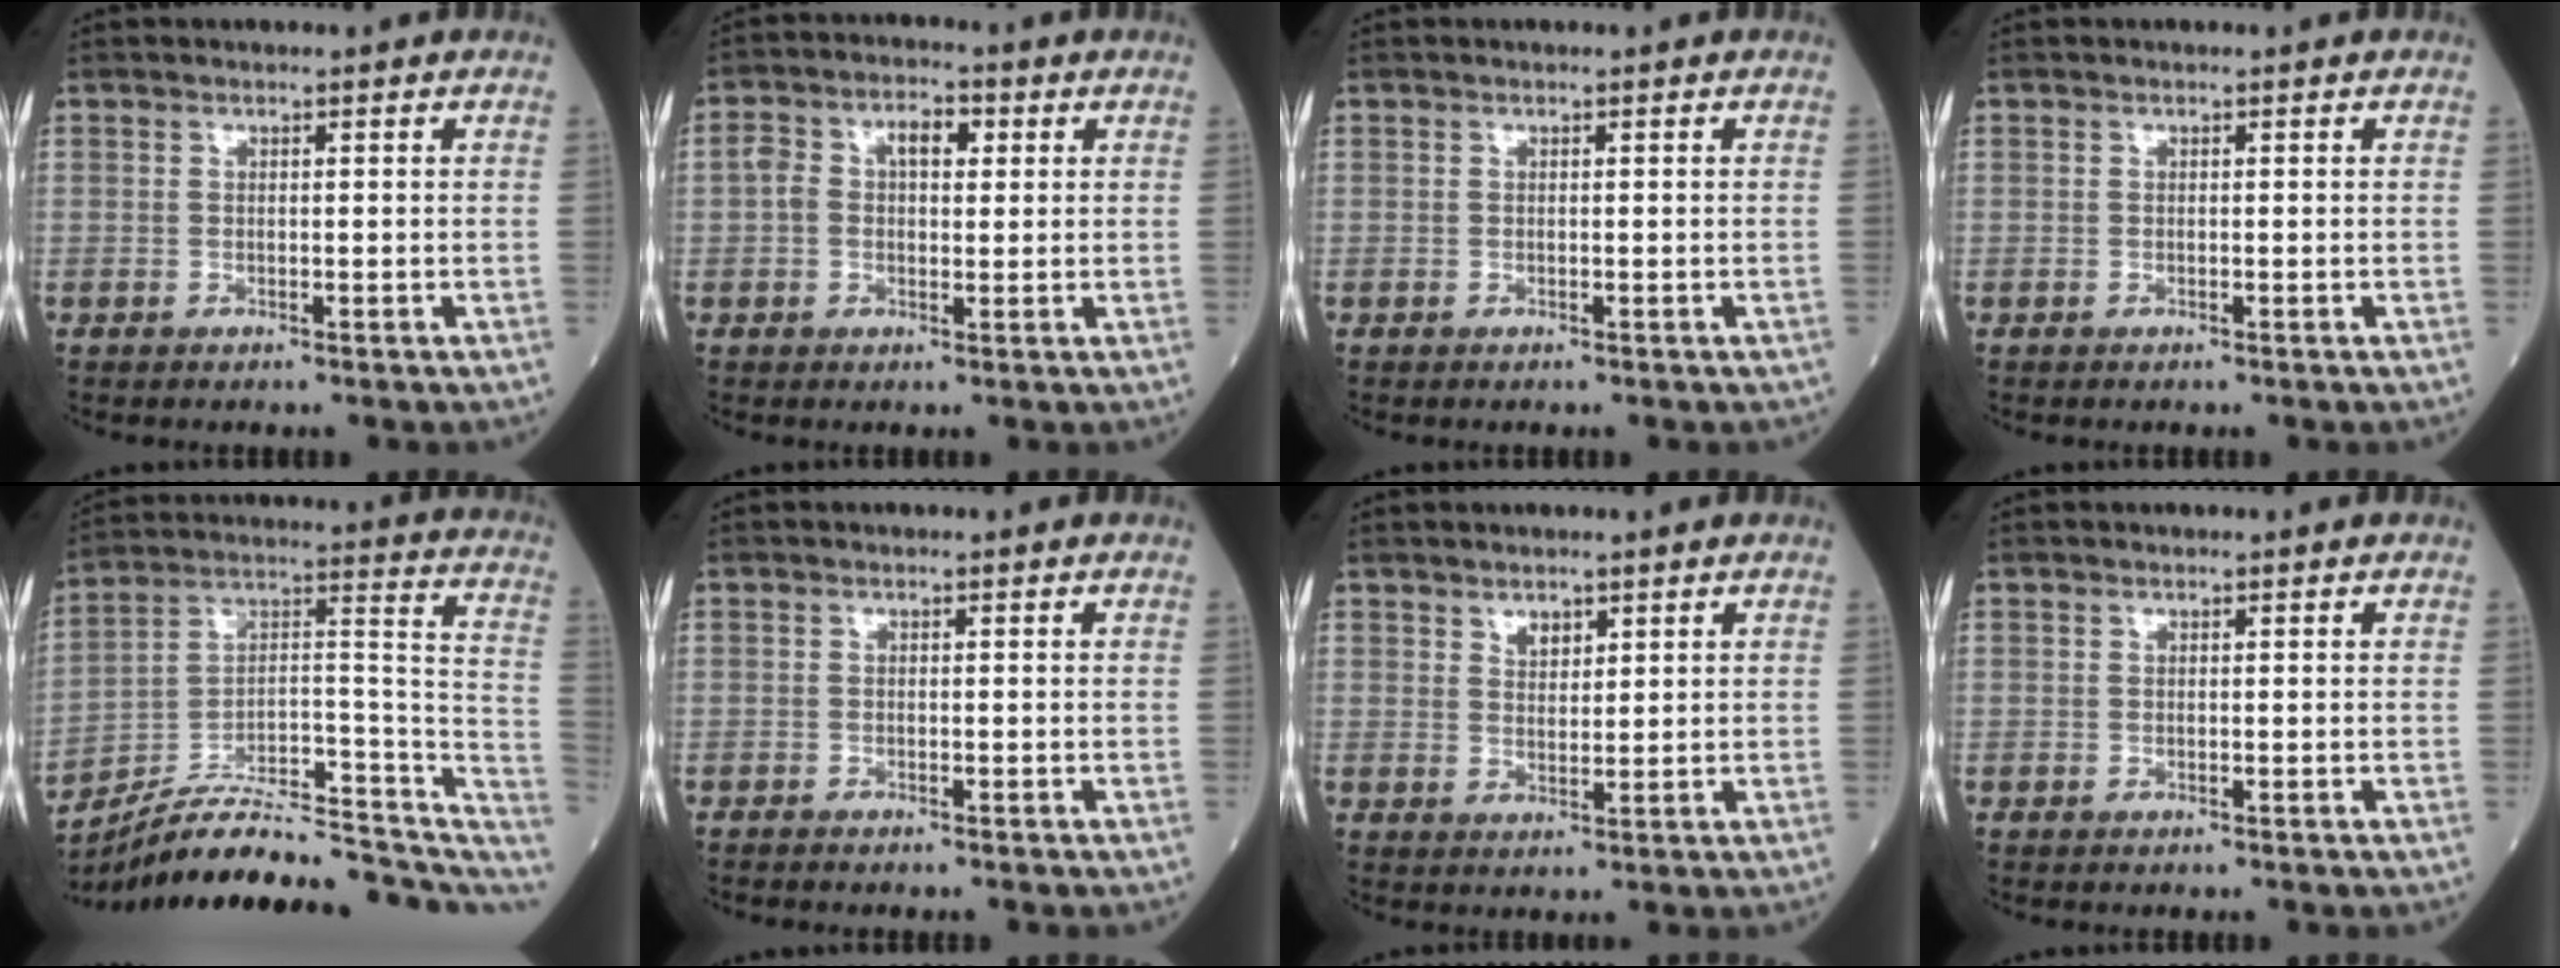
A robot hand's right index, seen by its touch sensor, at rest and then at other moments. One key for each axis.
{"total": 6.4, "fx": 1.2, "fy": 3.5, "fz": 5.2, "tx": -0.102, "ty": 0.031, "tz": 0.022}
{"total": 0.0}
{"total": 0.0}
{"total": 21.0, "fx": -17.8, "fy": 5.5, "fz": 9.7, "tx": -0.113, "ty": 0.061, "tz": -0.272}
{"total": 1.1, "fx": -1.0, "fy": 0.1, "fz": 0.3, "tx": -0.007, "ty": -0.001, "tz": -0.017}
{"total": 2.2, "fx": 1.5, "fy": 1.1, "fz": 1.1, "tx": -0.019, "ty": -0.001, "tz": 0.030}
{"total": 0.0}